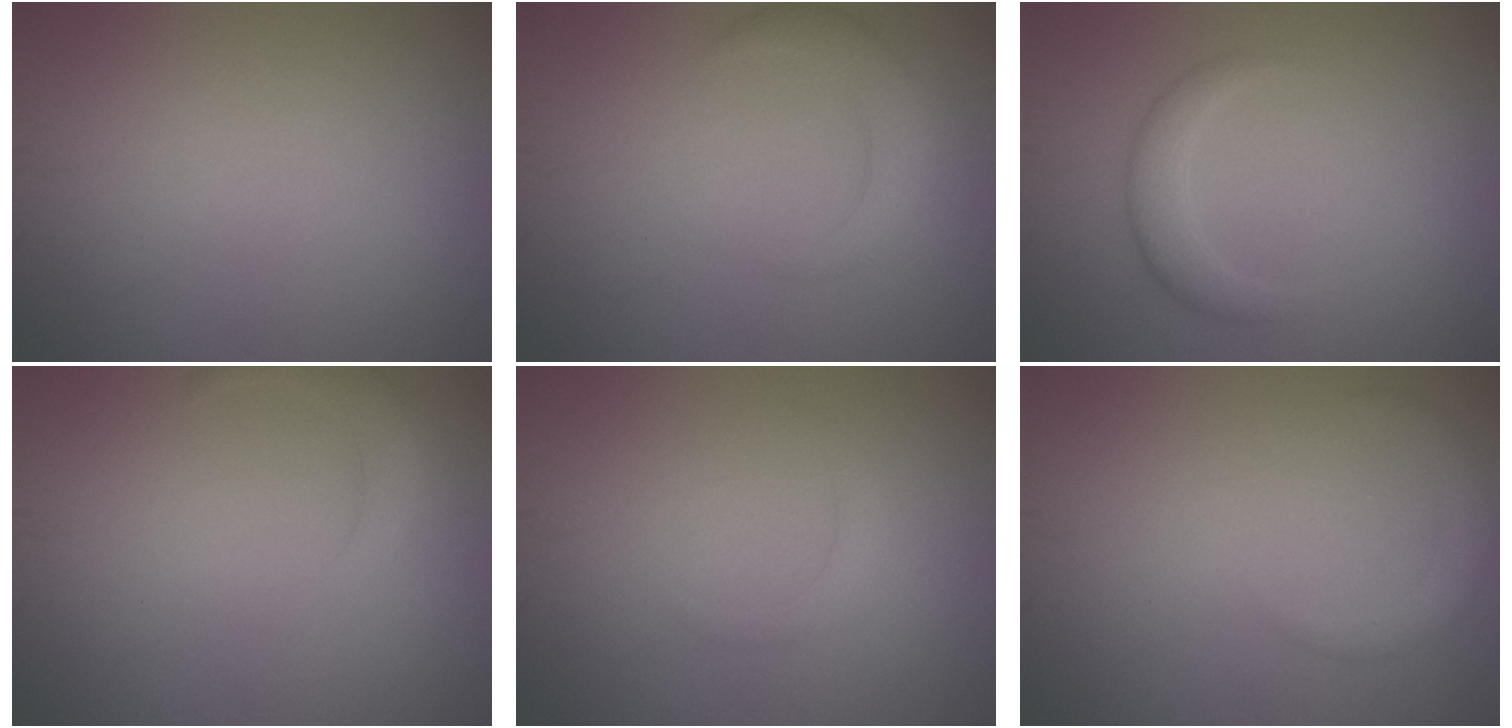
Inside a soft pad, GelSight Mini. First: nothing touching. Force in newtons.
{"total": 2.9, "press": 2.9, "slide": 0.2}
{"total": 2.2, "press": 2.2, "slide": 0.1}
{"total": 2.7, "press": 2.7, "slide": 0.3}
{"total": 1.1, "press": 1.1, "slide": 0.1}
{"total": 1.9, "press": 1.9, "slide": 0.1}